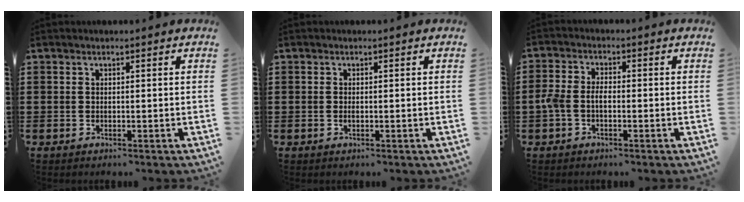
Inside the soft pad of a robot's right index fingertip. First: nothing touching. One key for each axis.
{"total": 0.6, "fx": -0.1, "fy": 0.1, "fz": 0.5, "tx": -0.012, "ty": -0.004, "tz": 0.000}
{"total": 3.3, "fx": -1.0, "fy": 1.8, "fz": 2.6, "tx": -0.069, "ty": -0.003, "tz": -0.026}